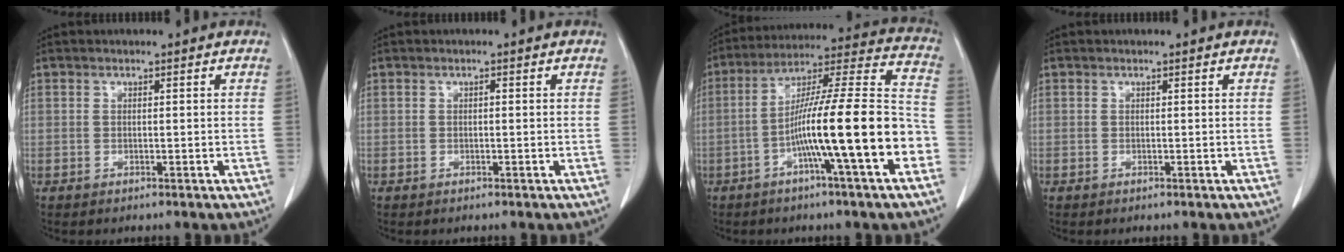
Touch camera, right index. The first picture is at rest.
{"total": 0.0}
{"total": 18.4, "force": [-6.1, 0.0, 17.4], "torque": [-0.277, 0.013, -0.105]}
{"total": 0.0}